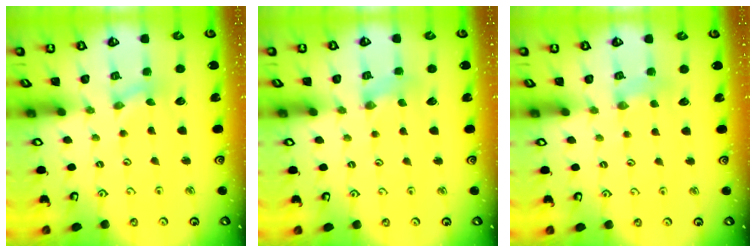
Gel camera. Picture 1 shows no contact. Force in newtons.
{"total": 0.5, "press": 0.5, "slide": 0.1}
{"total": 3.7, "press": 3.6, "slide": 0.6}